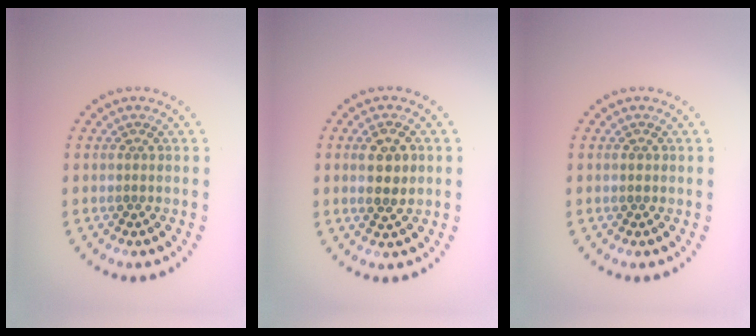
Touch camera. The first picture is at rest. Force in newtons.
{"total": 2.8, "press": 2.8, "slide": 0.5}
{"total": 0.6, "press": 0.6, "slide": 0.1}